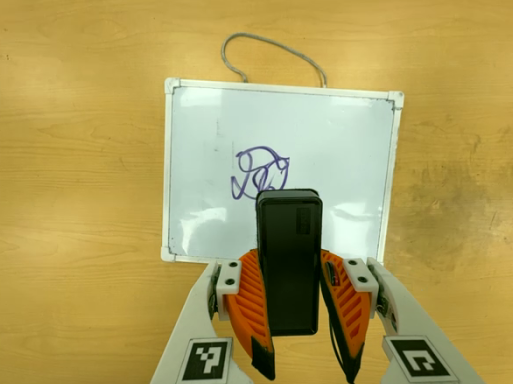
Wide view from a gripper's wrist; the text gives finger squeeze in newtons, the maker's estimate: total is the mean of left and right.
{"total": 6.2, "left": 5.5, "right": 6.8}